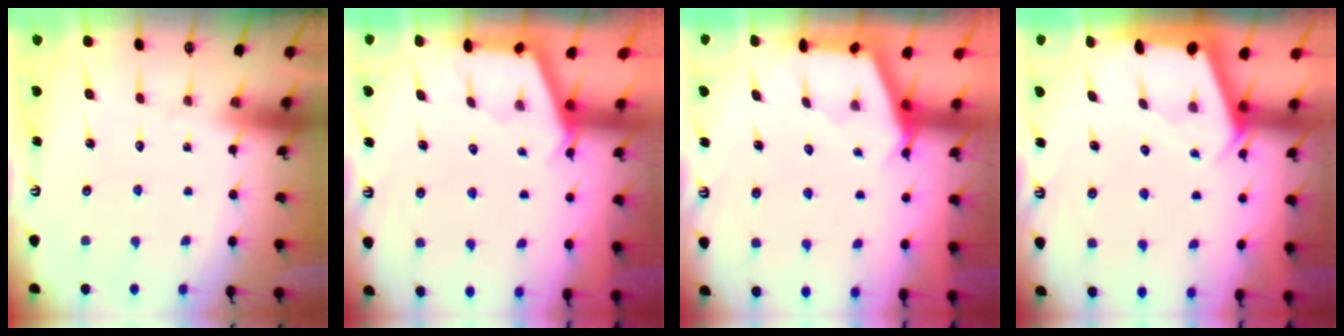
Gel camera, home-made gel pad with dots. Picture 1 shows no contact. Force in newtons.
{"total": 2.9, "press": 2.9, "slide": 0.3}
{"total": 3.0, "press": 3.0, "slide": 0.4}
{"total": 2.4, "press": 2.4, "slide": 0.3}